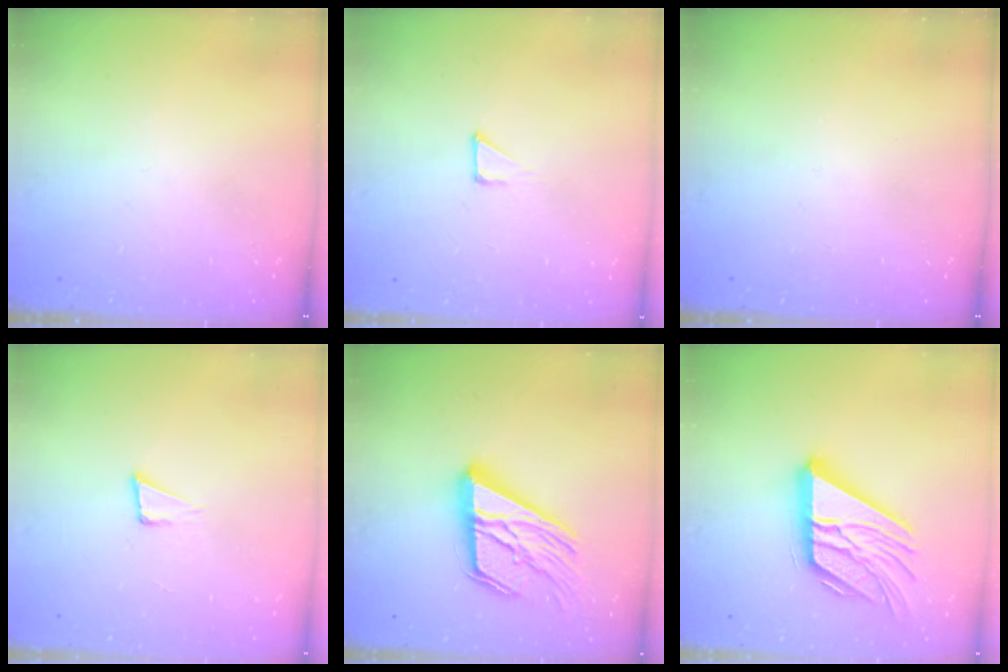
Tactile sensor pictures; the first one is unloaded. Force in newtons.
{"total": 2.7, "press": 2.7, "slide": 0.3}
{"total": 0.0}
{"total": 3.9, "press": 2.6, "slide": 2.9}
{"total": 20.9, "press": 20.8, "slide": 2.2}
{"total": 21.7, "press": 21.6, "slide": 1.9}